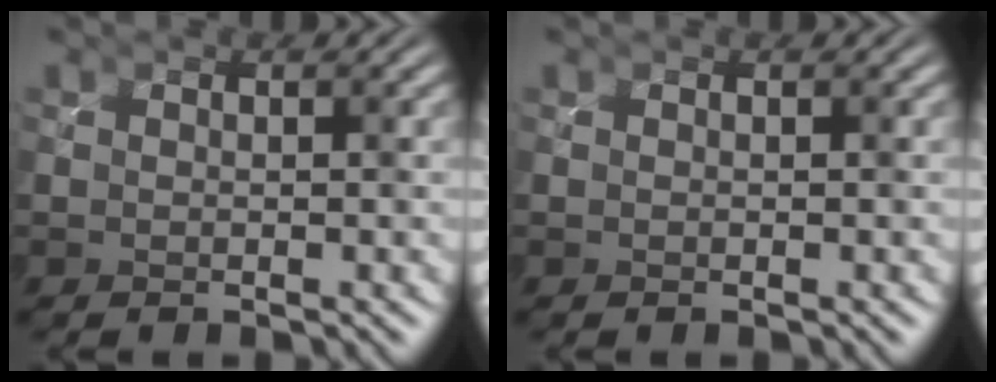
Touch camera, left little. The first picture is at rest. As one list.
[{"total": 0.0}]